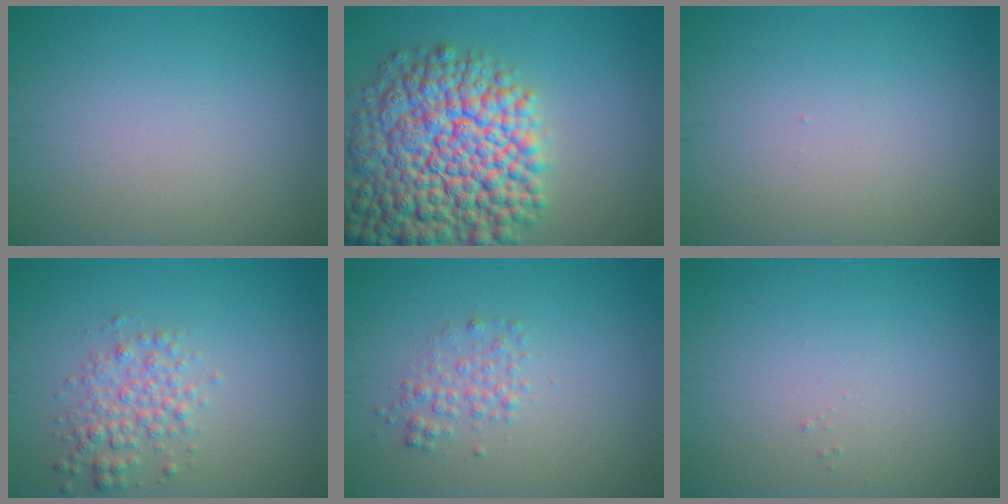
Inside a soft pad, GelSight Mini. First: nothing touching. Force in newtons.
{"total": 14.5, "press": 14.5, "slide": 0.6}
{"total": 0.0}
{"total": 2.8, "press": 2.8, "slide": 0.0}
{"total": 1.8, "press": 1.8, "slide": 0.0}
{"total": 0.0}